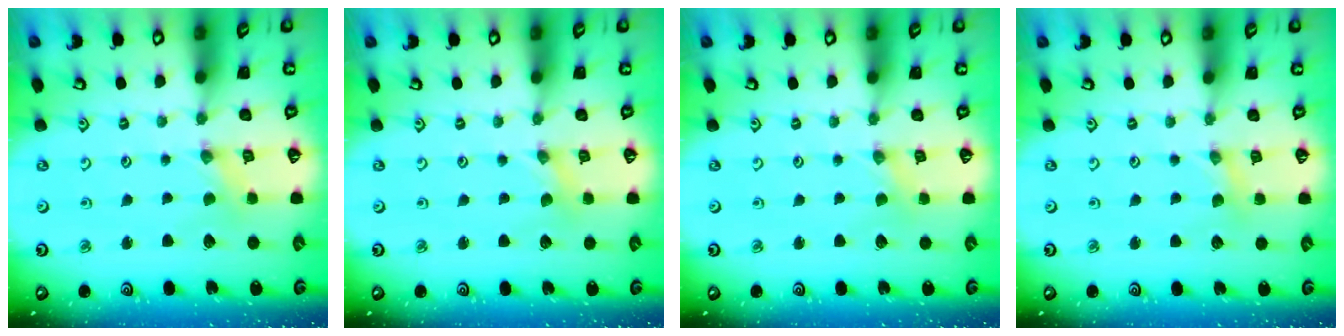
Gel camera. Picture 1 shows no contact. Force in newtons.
{"total": 0.0}
{"total": 0.0}
{"total": 2.1, "press": 2.1, "slide": 0.4}